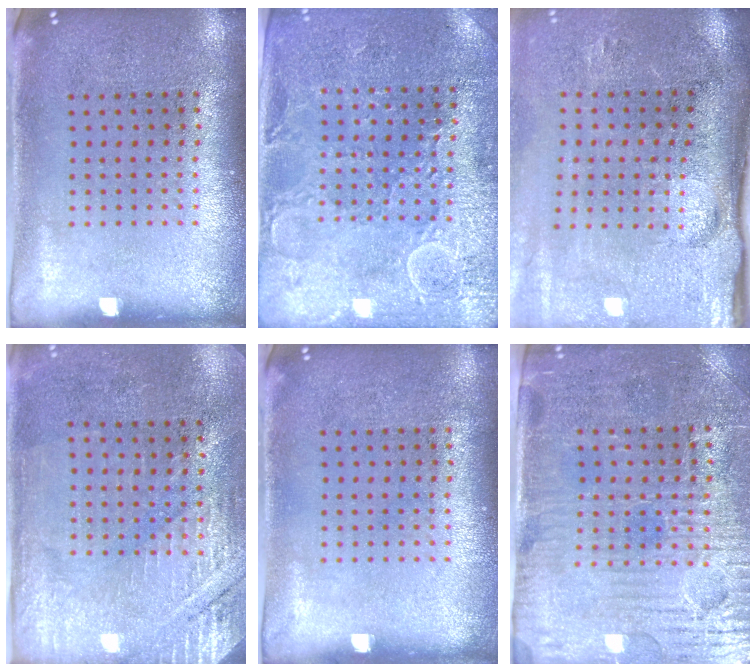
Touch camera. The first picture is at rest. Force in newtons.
{"total": 2.9, "press": 2.9, "slide": 0.4}
{"total": 4.5, "press": 3.6, "slide": 2.6}
{"total": 2.9, "press": 2.7, "slide": 1.1}
{"total": 0.0}
{"total": 3.8, "press": 3.6, "slide": 1.4}